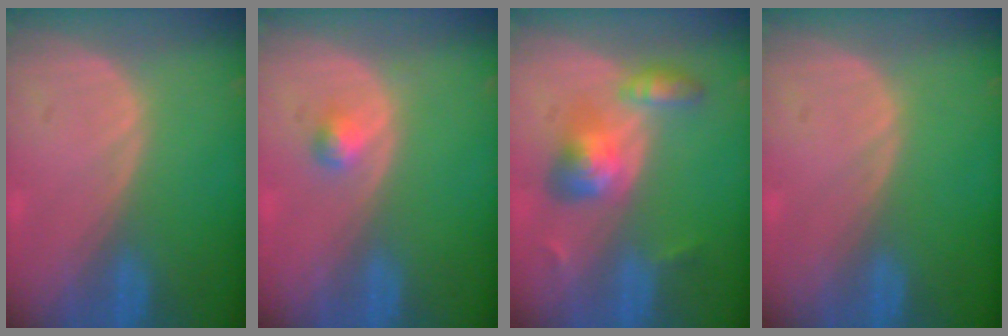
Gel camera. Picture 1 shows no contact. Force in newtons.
{"total": 1.7, "press": 1.7, "slide": 0.2}
{"total": 5.7, "press": 5.7, "slide": 0.5}
{"total": 0.0}